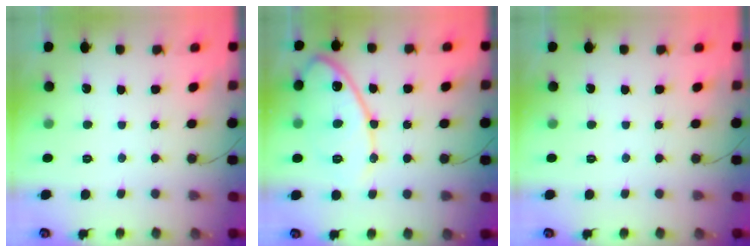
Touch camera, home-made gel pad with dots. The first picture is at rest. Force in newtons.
{"total": 15.0, "press": 14.9, "slide": 1.4}
{"total": 0.0}